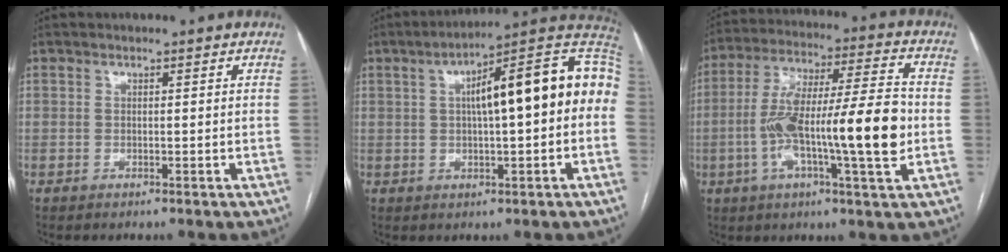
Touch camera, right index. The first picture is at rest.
{"total": 17.4, "force": [2.2, 3.2, 16.9], "torque": [-0.248, 0.051, 0.030]}
{"total": 18.4, "force": [-3.1, 1.7, 18.0], "torque": [-0.317, 0.012, -0.052]}